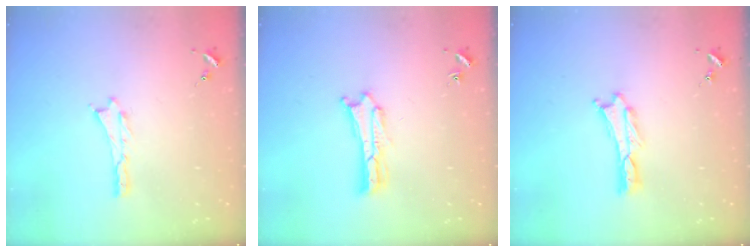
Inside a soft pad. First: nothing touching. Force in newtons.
{"total": 1.2, "press": 1.2, "slide": 0.2}
{"total": 0.0}